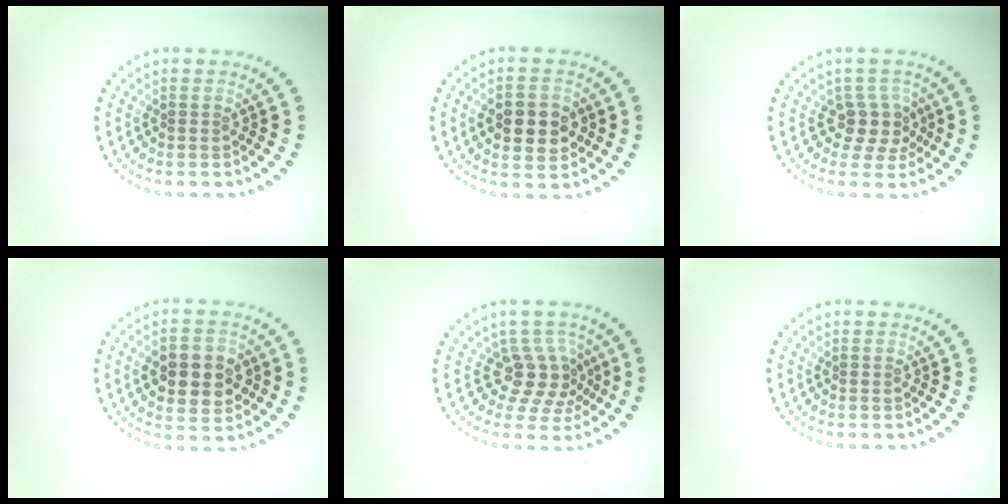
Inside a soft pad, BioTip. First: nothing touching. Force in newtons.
{"total": 4.6, "press": 4.6, "slide": 0.3}
{"total": 2.7, "press": 2.3, "slide": 1.5}
{"total": 5.6, "press": 5.5, "slide": 0.4}
{"total": 3.6, "press": 2.6, "slide": 2.4}
{"total": 0.0}